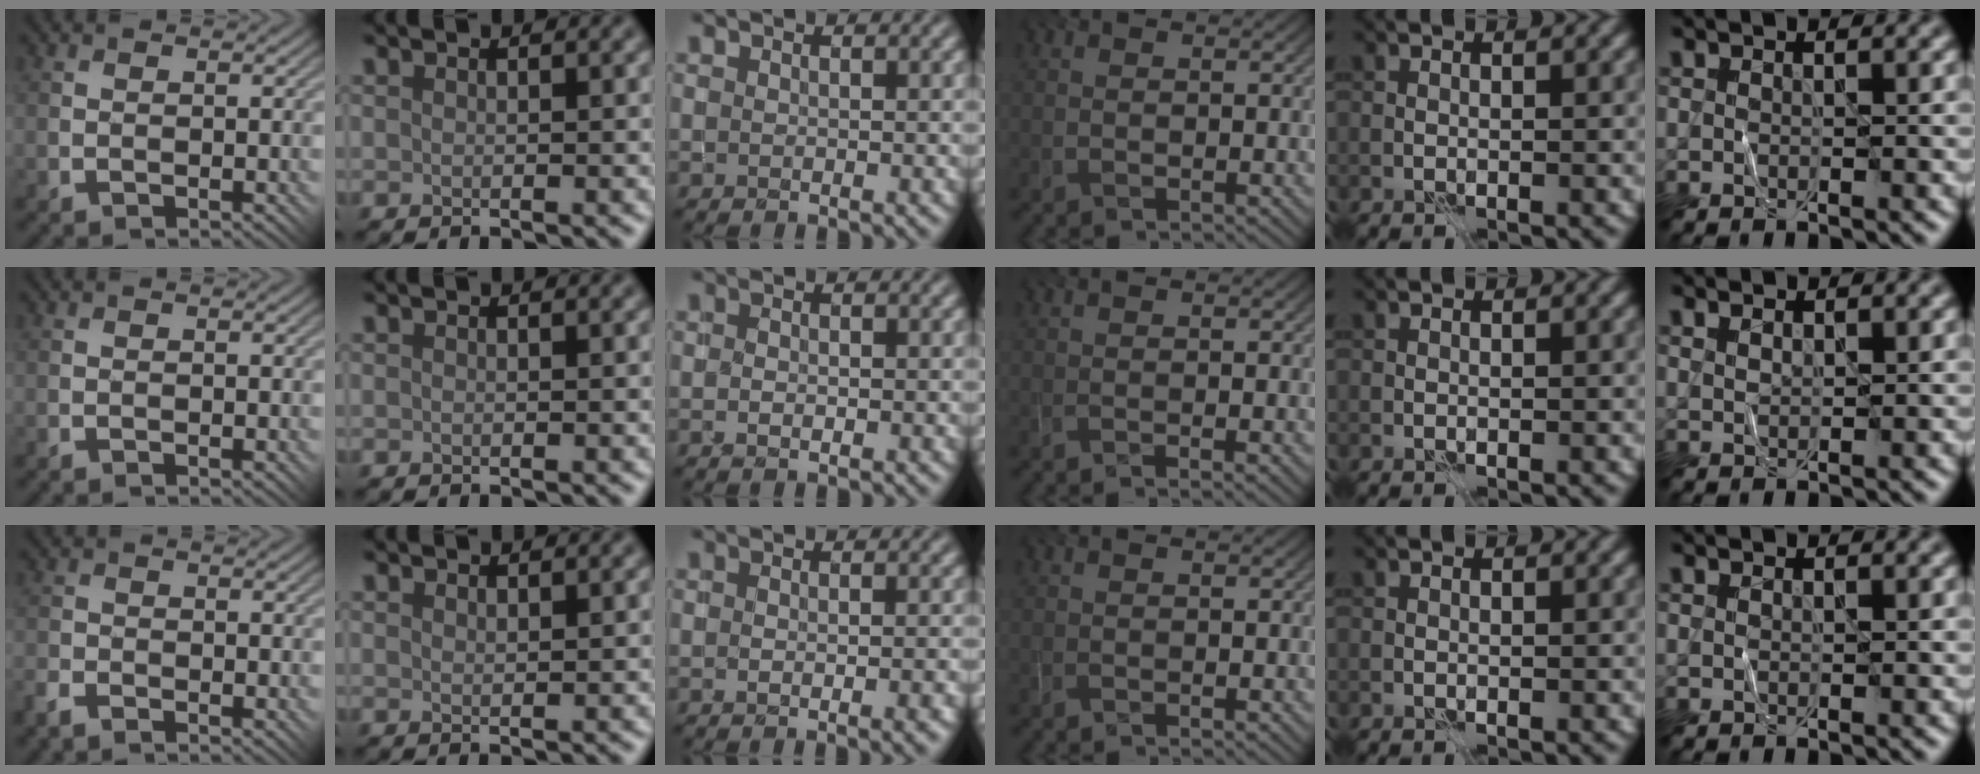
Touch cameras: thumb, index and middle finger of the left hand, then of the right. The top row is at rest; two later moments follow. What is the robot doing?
{"motion": "fold", "object": "shorts"}